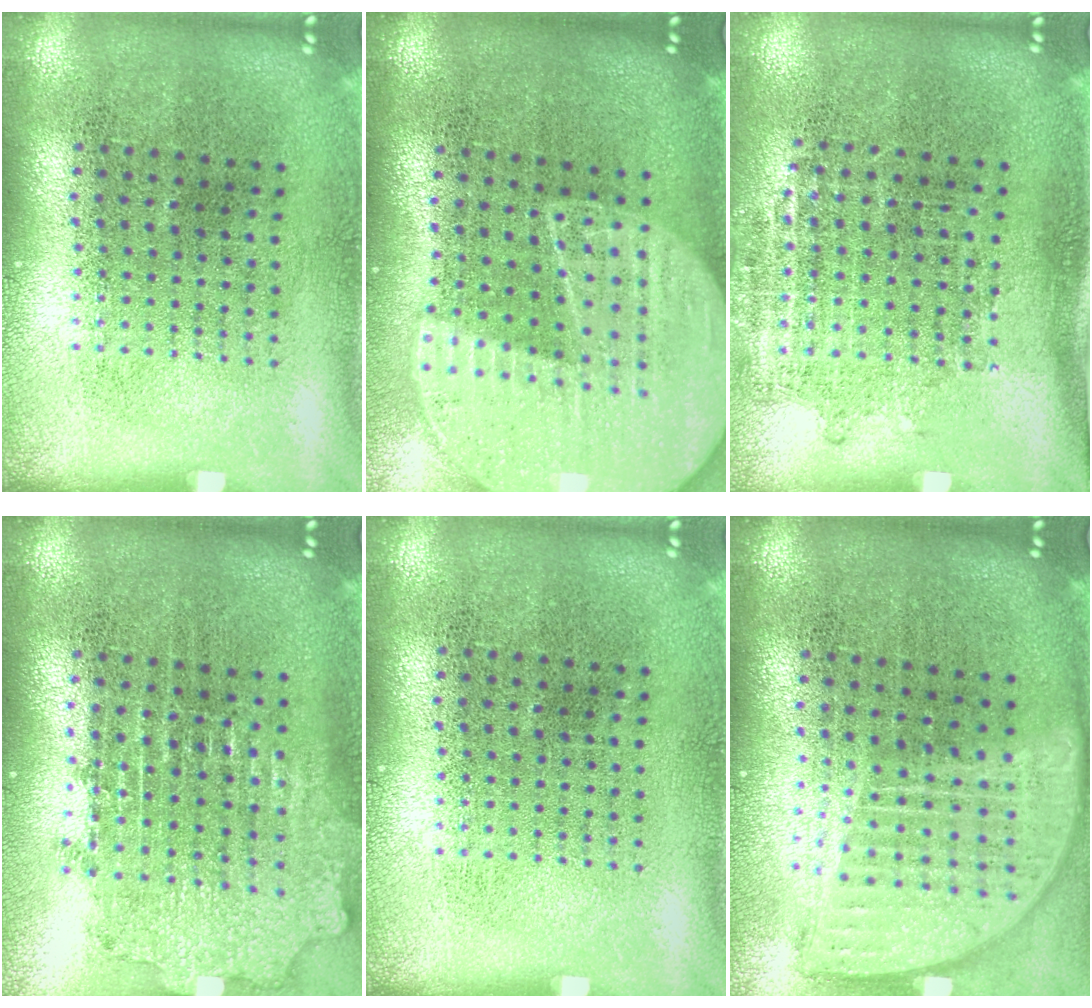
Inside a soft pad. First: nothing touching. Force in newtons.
{"total": 2.3, "press": 2.0, "slide": 1.1}
{"total": 1.1, "press": 0.9, "slide": 0.7}
{"total": 2.1, "press": 1.6, "slide": 1.2}
{"total": 0.0}
{"total": 1.8, "press": 1.5, "slide": 1.1}